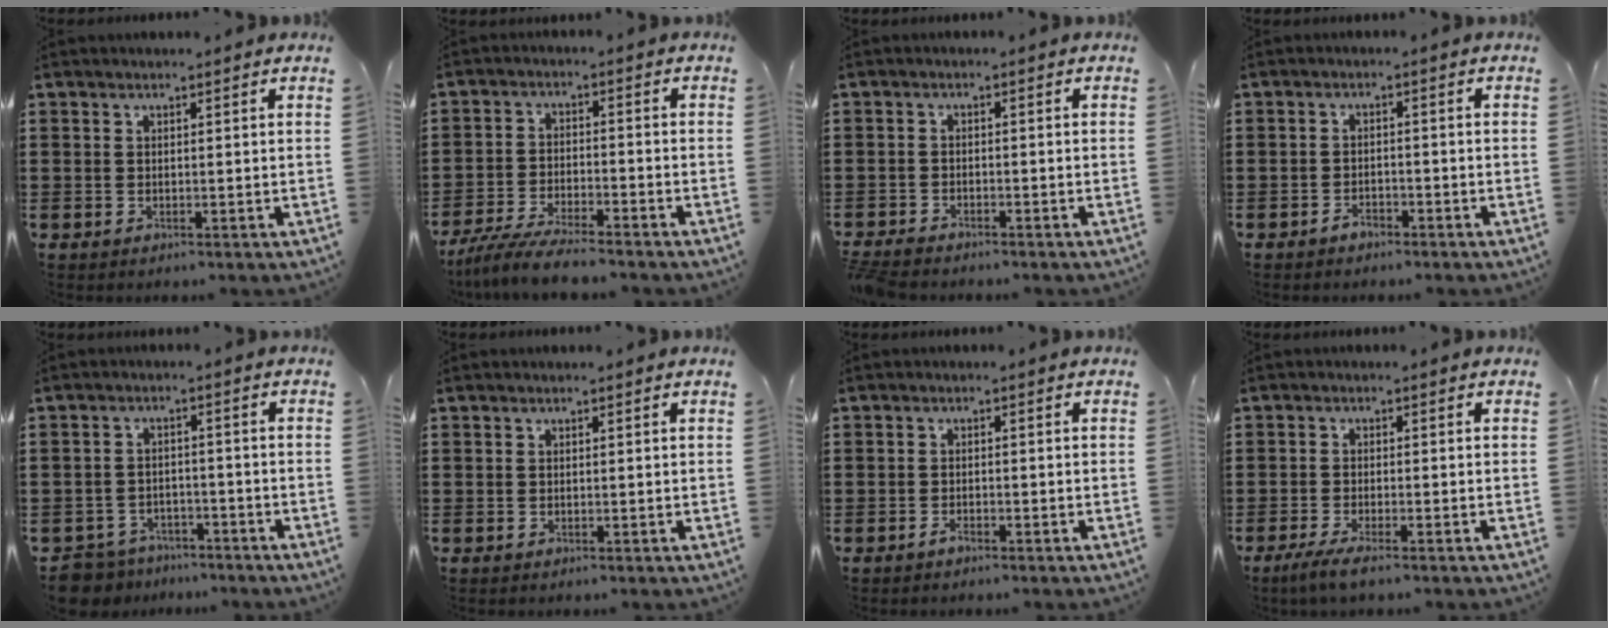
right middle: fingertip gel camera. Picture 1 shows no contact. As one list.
[{"total": 5.9, "force": [-5.5, 0.1, 2.1], "torque": [-0.053, -0.010, -0.107]}, {"total": 2.0, "force": [-2.0, 0.2, 0.3], "torque": [-0.017, -0.001, -0.043]}, {"total": 1.7, "force": [-1.5, 0.7, 0.4], "torque": [-0.013, -0.003, -0.029]}, {"total": 4.2, "force": [-4.1, 0.9, -0.1], "torque": [-0.019, -0.001, -0.091]}, {"total": 0.0}, {"total": 1.2, "force": [-1.0, 0.3, 0.5], "torque": [-0.013, -0.004, -0.018]}, {"total": 2.7, "force": [-2.1, 0.0, 1.7], "torque": [-0.044, -0.009, -0.042]}]